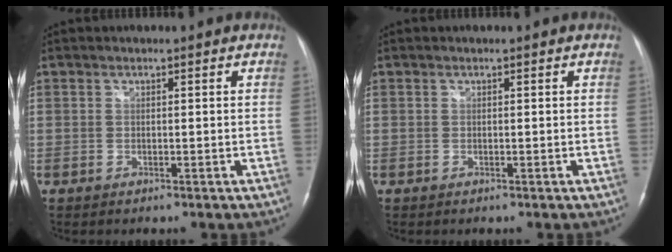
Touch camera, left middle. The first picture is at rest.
{"total": 0.0}